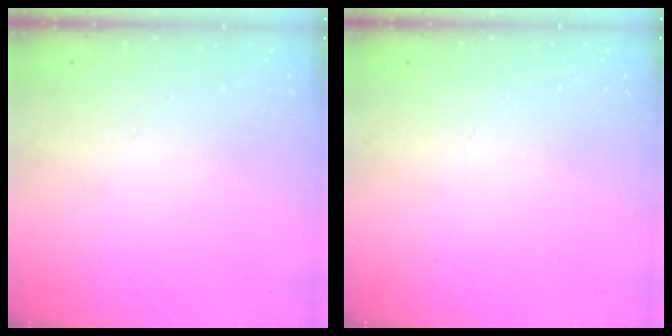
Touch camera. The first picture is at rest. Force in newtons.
{"total": 0.0}